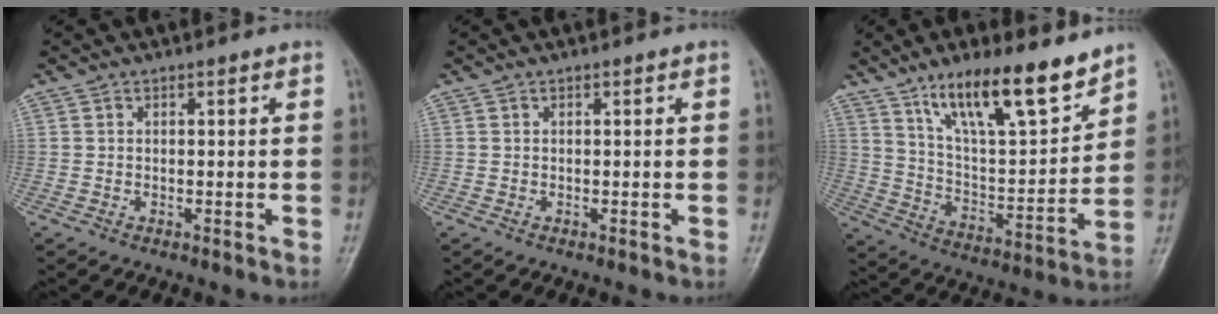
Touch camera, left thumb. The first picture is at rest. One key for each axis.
{"total": 0.0}
{"total": 17.4, "fx": 12.2, "fy": 4.6, "fz": 11.5, "tx": -0.162, "ty": -0.070, "tz": 0.219}